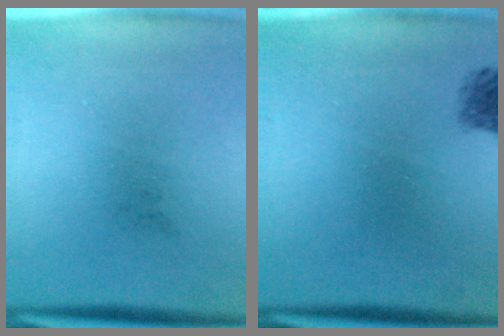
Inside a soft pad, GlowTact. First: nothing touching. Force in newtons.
{"total": 1.8}